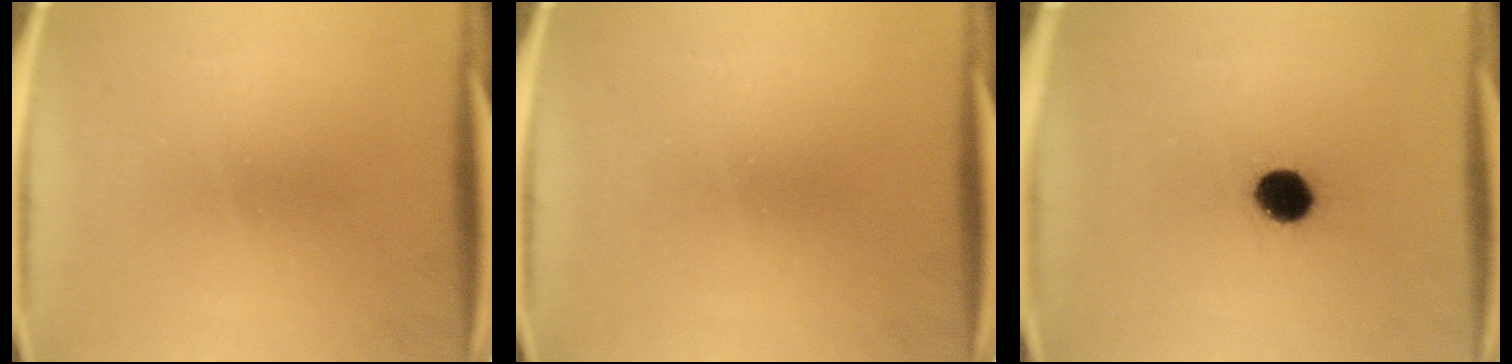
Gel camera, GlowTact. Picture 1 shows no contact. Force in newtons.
{"total": 0.0}
{"total": 9.2}